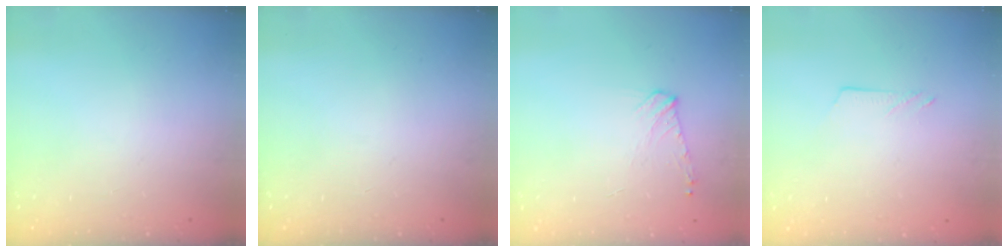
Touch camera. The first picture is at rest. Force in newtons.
{"total": 0.0}
{"total": 7.1, "press": 7.0, "slide": 1.1}
{"total": 3.5, "press": 3.5, "slide": 0.5}